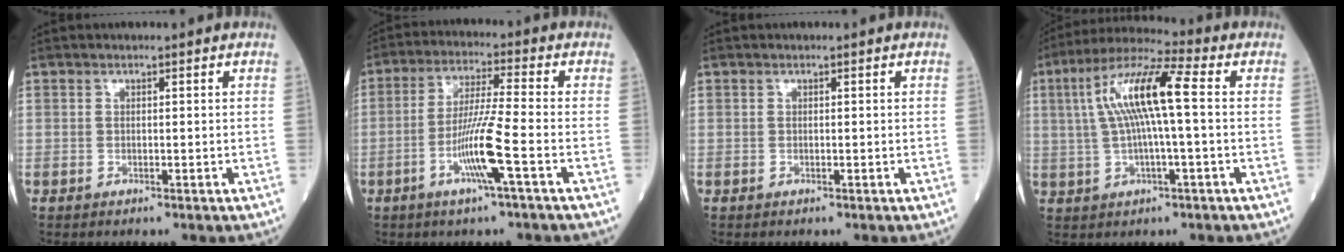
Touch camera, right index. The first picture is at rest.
{"total": 11.3, "force": [-4.4, -0.8, 10.3], "torque": [-0.204, -0.003, -0.087]}
{"total": 0.0}
{"total": 11.6, "force": [1.4, 1.1, 11.5], "torque": [-0.225, 0.027, 0.023]}